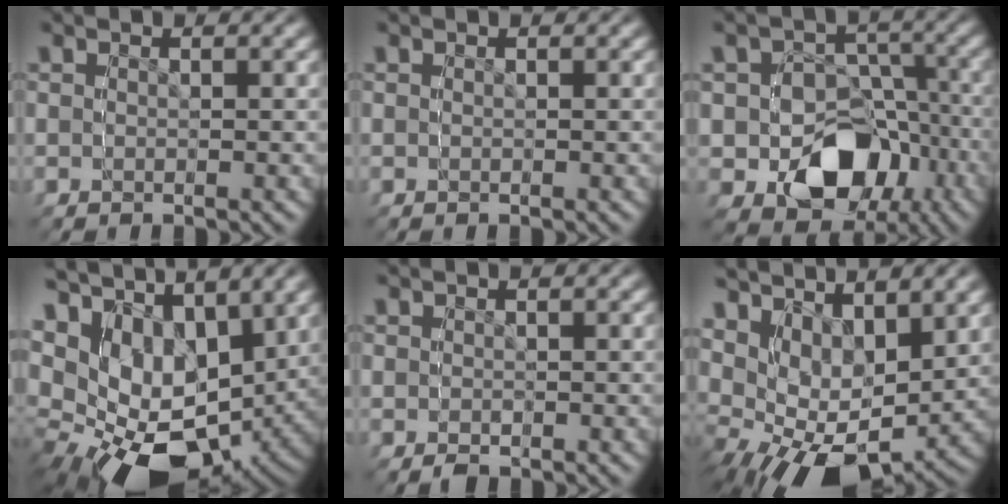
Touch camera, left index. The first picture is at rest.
{"total": 0.0}
{"total": 9.2, "force": [-2.1, 8.7, 2.1], "torque": [-0.056, -0.042, -0.022]}
{"total": 11.7, "force": [0.9, 9.0, 7.3], "torque": [-0.149, -0.022, 0.027]}
{"total": 0.8, "force": [0.2, 0.7, 0.2], "torque": [-0.001, -0.003, 0.006]}
{"total": 7.4, "force": [2.1, 5.6, 4.4], "torque": [-0.090, 0.010, 0.032]}